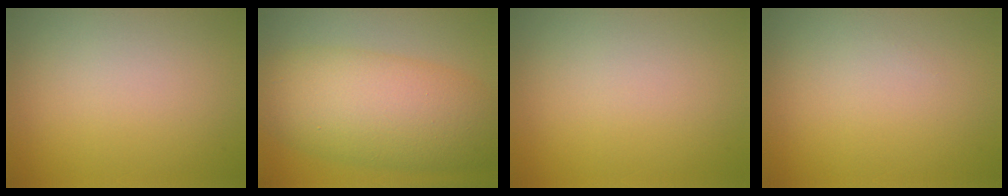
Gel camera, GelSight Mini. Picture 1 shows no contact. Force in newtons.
{"total": 9.4, "press": 9.4, "slide": 0.2}
{"total": 0.0}
{"total": 0.0}